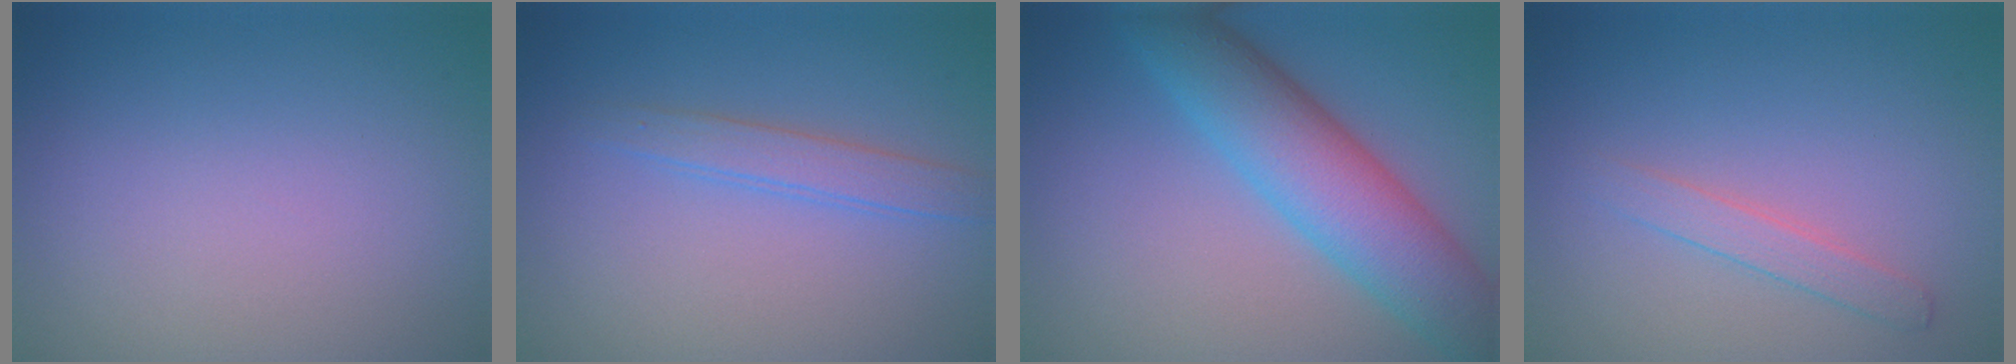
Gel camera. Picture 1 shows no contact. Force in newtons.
{"total": 2.0, "press": 2.0, "slide": 0.1}
{"total": 7.6, "press": 7.6, "slide": 0.2}
{"total": 1.7, "press": 1.7, "slide": 0.1}